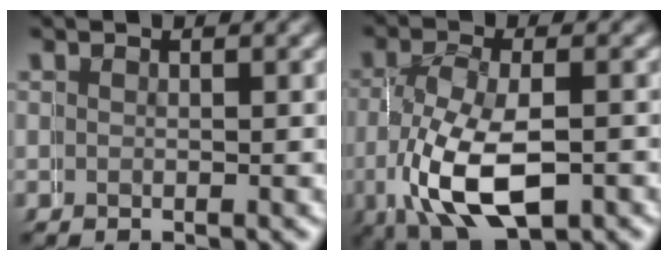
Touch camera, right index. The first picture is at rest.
{"total": 6.7, "force": [-2.2, 4.0, 4.9], "torque": [-0.120, -0.035, -0.010]}